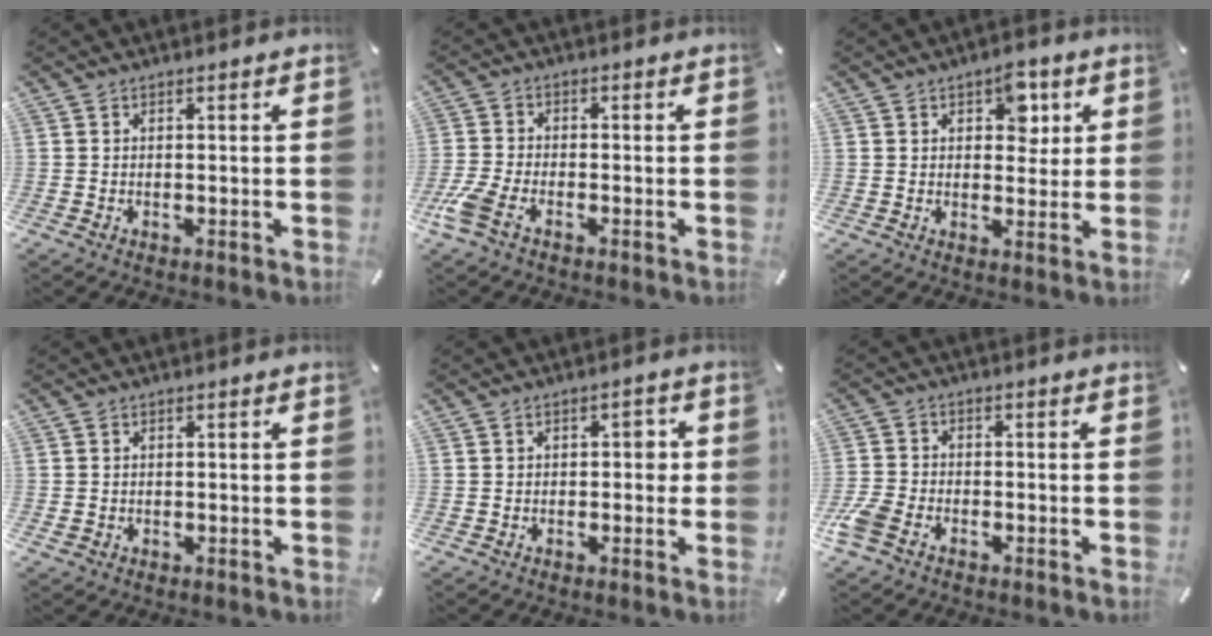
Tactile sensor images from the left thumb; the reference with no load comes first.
{"total": 5.7, "force": [-3.2, 2.5, 4.0], "torque": [-0.107, -0.004, -0.064]}
{"total": 6.9, "force": [3.0, 4.6, 4.3], "torque": [-0.038, -0.007, 0.044]}
{"total": 1.1, "force": [-0.2, 1.0, 0.4], "torque": [-0.008, 0.003, -0.005]}
{"total": 2.9, "force": [-0.2, 1.9, 2.2], "torque": [-0.027, 0.006, -0.012]}
{"total": 5.4, "force": [-3.2, 3.4, 2.7], "torque": [-0.079, 0.007, -0.067]}